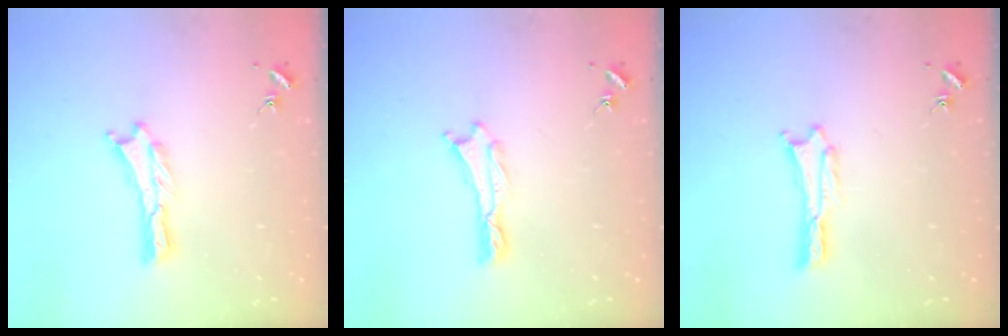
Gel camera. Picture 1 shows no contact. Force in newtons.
{"total": 0.0}
{"total": 0.0}